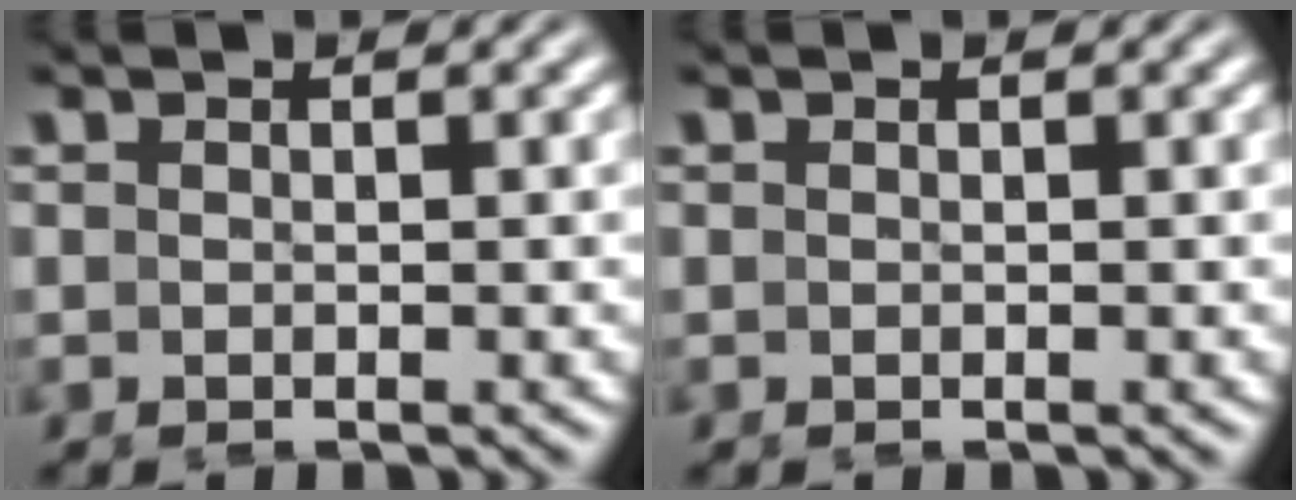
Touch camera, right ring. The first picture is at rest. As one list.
[{"total": 0.0}]